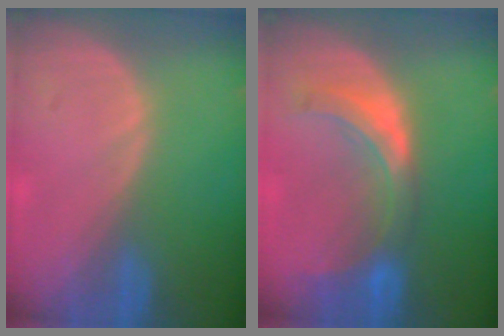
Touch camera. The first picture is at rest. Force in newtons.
{"total": 7.6, "press": 6.9, "slide": 3.2}